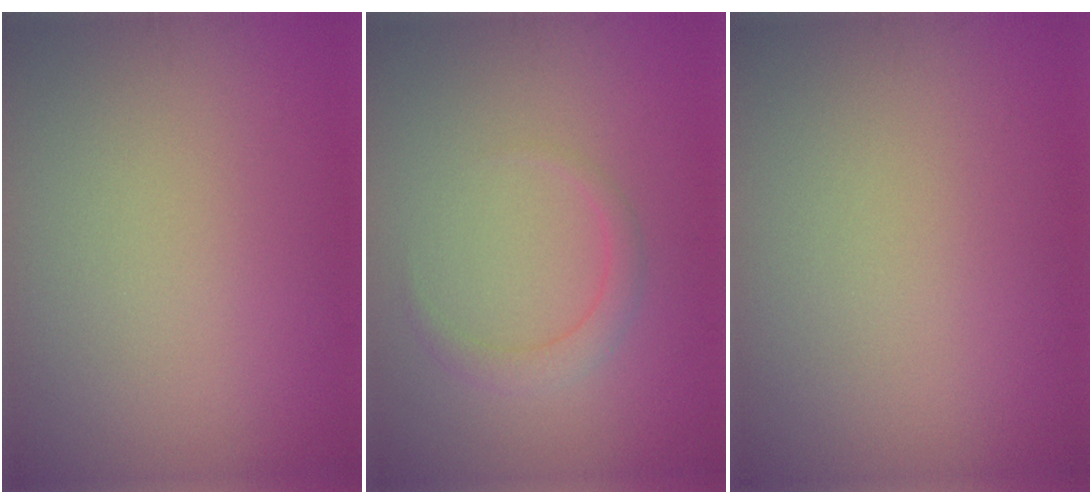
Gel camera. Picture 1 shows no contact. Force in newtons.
{"total": 1.7, "press": 1.7, "slide": 0.1}
{"total": 0.0}